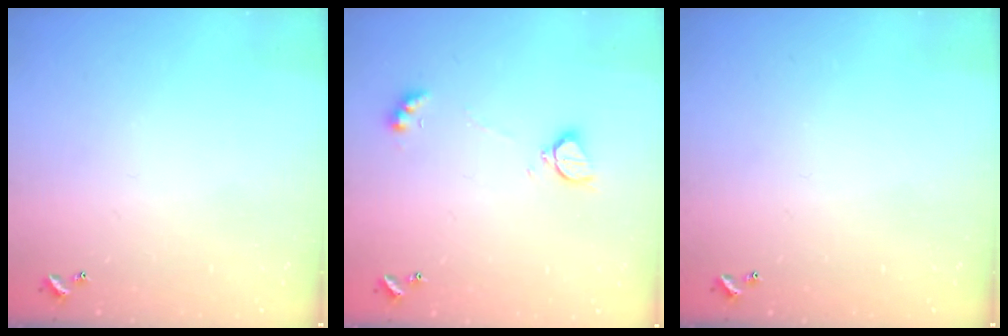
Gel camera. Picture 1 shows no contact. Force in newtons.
{"total": 2.3, "press": 2.3, "slide": 0.5}
{"total": 0.0}